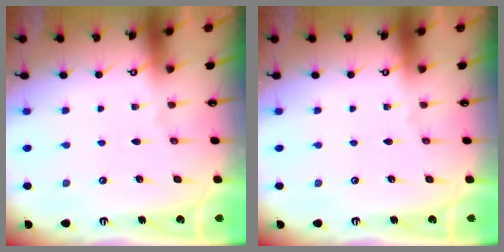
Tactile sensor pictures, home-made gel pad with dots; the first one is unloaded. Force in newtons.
{"total": 0.0}